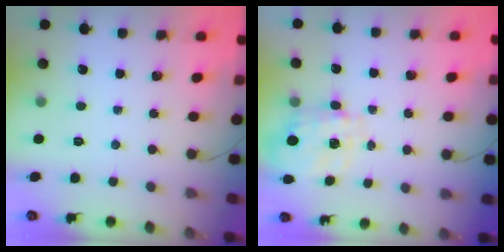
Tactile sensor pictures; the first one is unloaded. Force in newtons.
{"total": 3.6, "press": 3.5, "slide": 1.0}